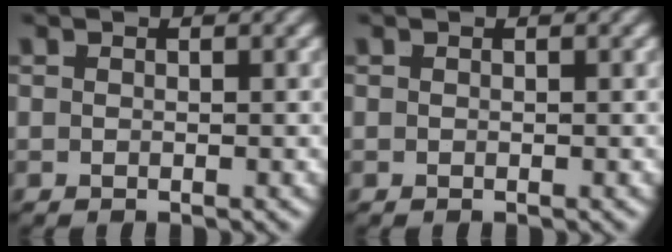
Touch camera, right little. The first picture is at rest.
{"total": 0.0}